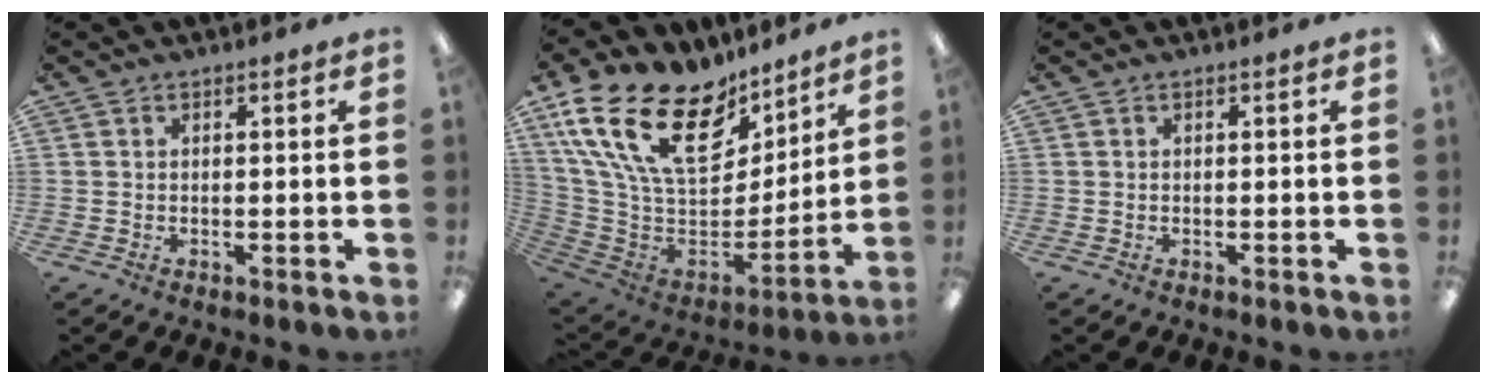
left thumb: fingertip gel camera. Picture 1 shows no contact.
{"total": 24.6, "force": [13.5, 14.2, 15.0], "torque": [-0.287, -0.080, 0.253]}
{"total": 0.0}